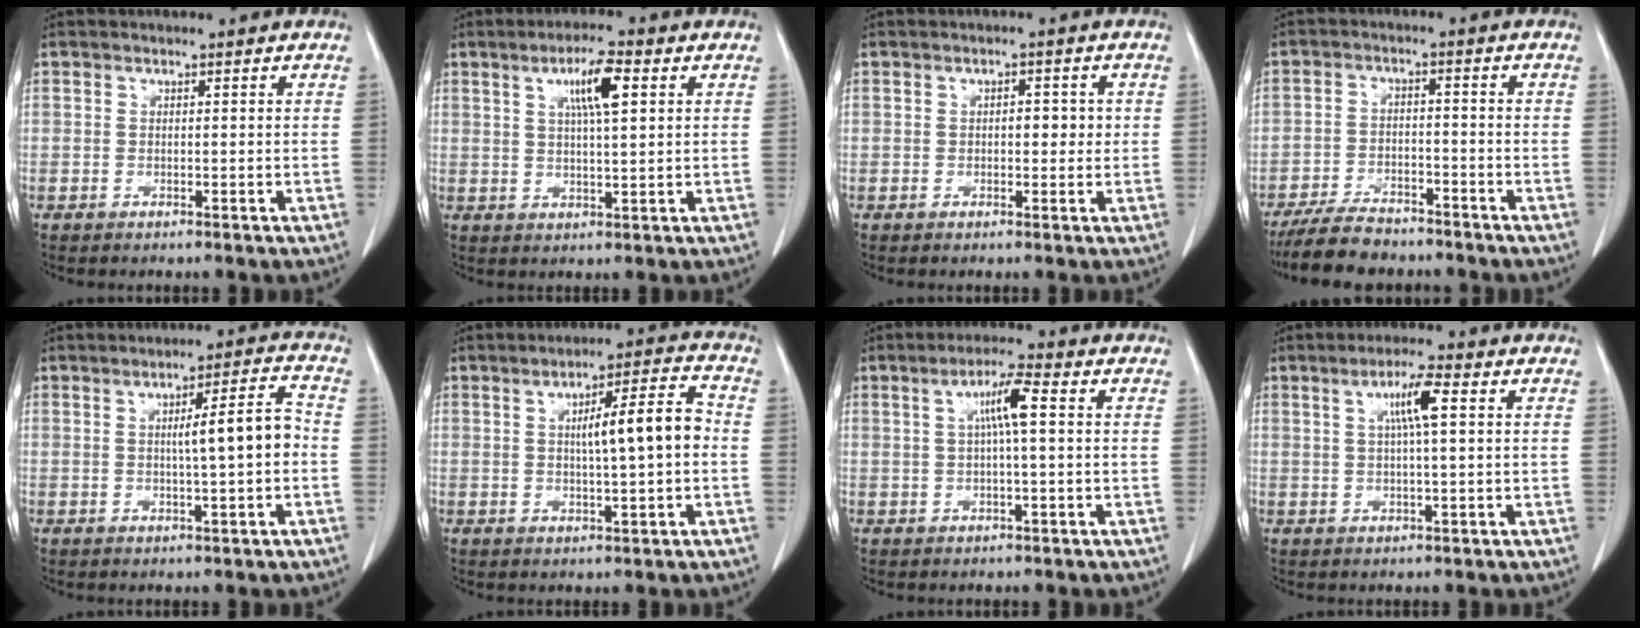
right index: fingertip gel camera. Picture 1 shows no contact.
{"total": 6.7, "force": [2.6, 0.9, 6.1], "torque": [-0.108, 0.007, 0.044]}
{"total": 2.7, "force": [0.2, 1.4, 2.3], "torque": [-0.028, 0.007, 0.002]}
{"total": 8.6, "force": [-7.5, 2.8, 3.1], "torque": [-0.052, -0.014, -0.129]}
{"total": 7.1, "force": [-0.2, 0.3, 7.1], "torque": [-0.102, 0.012, -0.004]}
{"total": 9.0, "force": [0.4, 0.9, 8.9], "torque": [-0.132, 0.018, 0.004]}
{"total": 5.4, "force": [1.2, 0.5, 5.2], "torque": [-0.092, 0.013, 0.020]}
{"total": 5.3, "force": [1.6, 0.4, 5.0], "torque": [-0.088, 0.005, 0.026]}